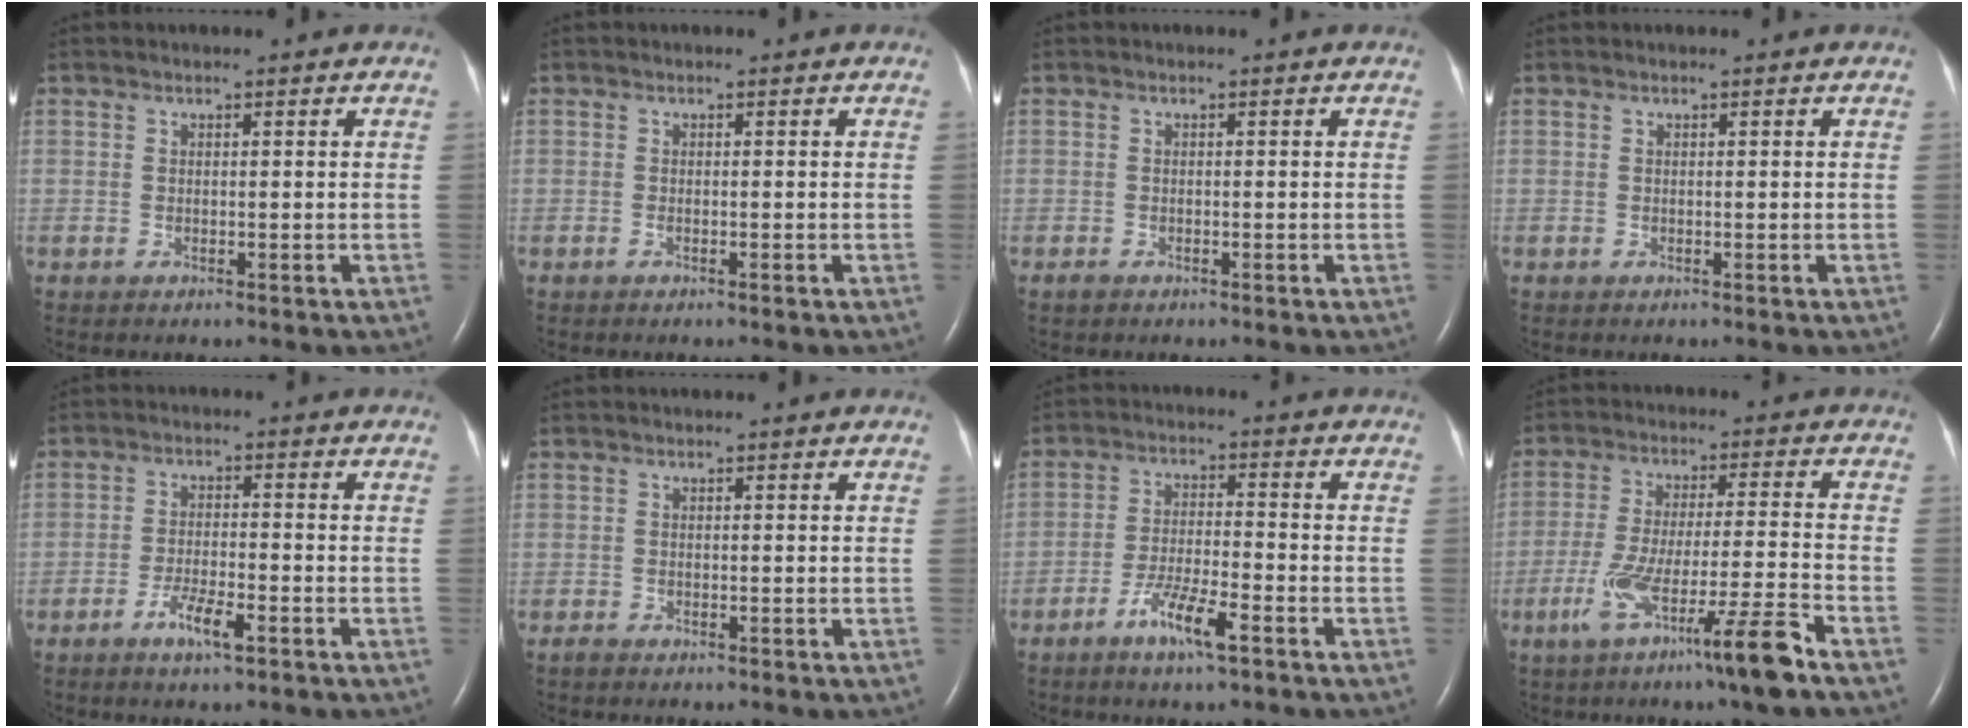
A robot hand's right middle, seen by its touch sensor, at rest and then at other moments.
{"total": 0.6, "force": [-0.4, 0.0, 0.4], "torque": [-0.011, 0.000, -0.006]}
{"total": 0.6, "force": [-0.4, 0.3, 0.2], "torque": [-0.005, 0.000, -0.008]}
{"total": 0.0}
{"total": 4.4, "force": [-2.6, 0.7, 3.5], "torque": [-0.069, -0.002, -0.048]}
{"total": 0.5, "force": [-0.5, 0.1, 0.2], "torque": [-0.007, -0.002, -0.010]}
{"total": 6.4, "force": [-3.9, 0.5, 5.1], "torque": [-0.104, -0.007, -0.073]}
{"total": 11.7, "force": [-7.0, -1.0, 9.3], "torque": [-0.174, -0.021, -0.124]}